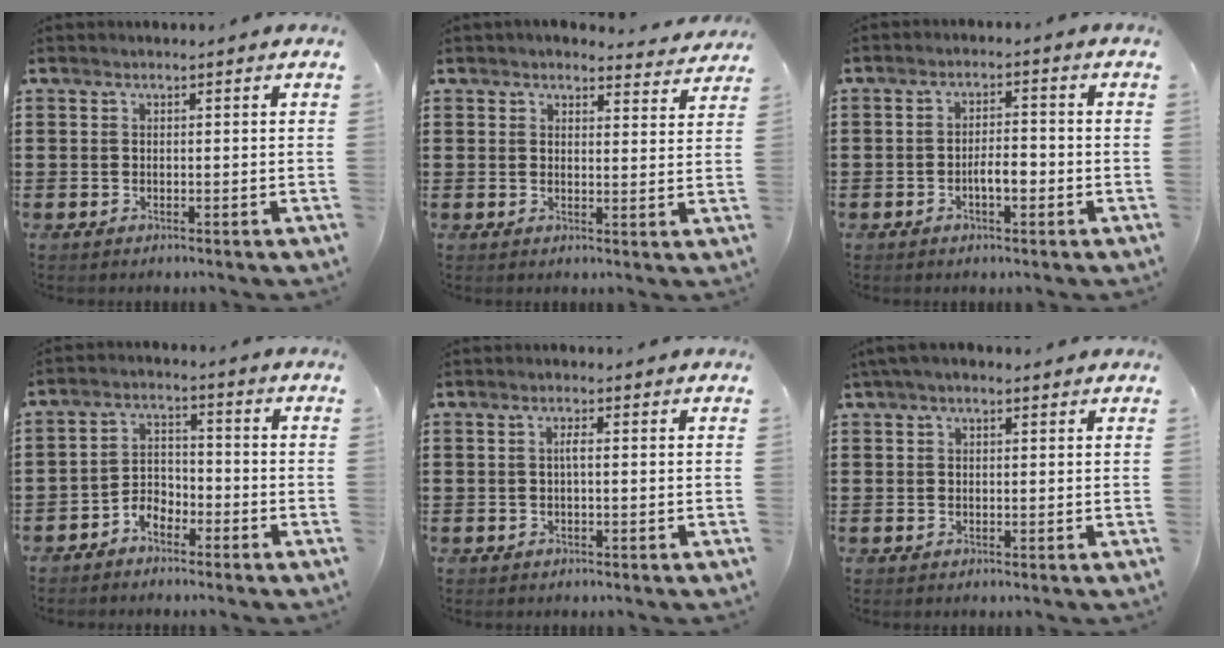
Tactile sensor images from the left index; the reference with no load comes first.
{"total": 3.5, "force": [3.4, 0.5, 0.8], "torque": [-0.018, -0.016, 0.060]}
{"total": 3.5, "force": [-1.3, 1.3, 3.0], "torque": [-0.056, 0.007, -0.024]}
{"total": 3.7, "force": [-3.1, 1.7, 1.0], "torque": [-0.024, 0.011, -0.064]}
{"total": 1.5, "force": [-0.1, 0.2, 1.4], "torque": [-0.030, 0.002, -0.002]}
{"total": 1.7, "force": [0.9, 0.6, 1.3], "torque": [-0.025, 0.006, 0.016]}